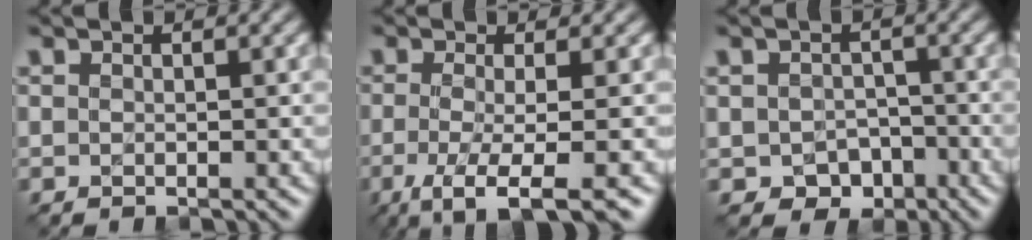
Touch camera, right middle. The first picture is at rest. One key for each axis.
{"total": 5.8, "fx": -2.2, "fy": 1.4, "fz": 5.1, "tx": -0.081, "ty": -0.007, "tz": -0.048}
{"total": 2.9, "fx": -1.0, "fy": 2.4, "fz": 1.2, "tx": -0.018, "ty": -0.006, "tz": -0.014}